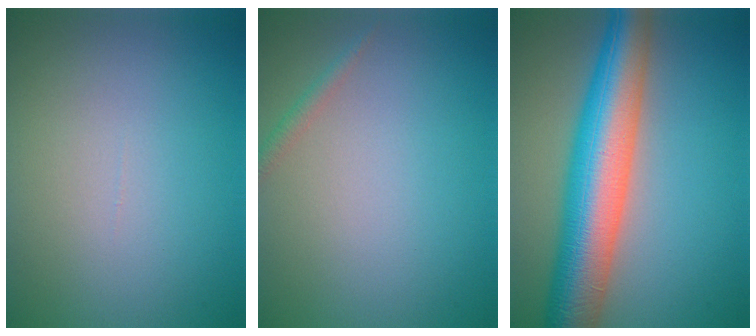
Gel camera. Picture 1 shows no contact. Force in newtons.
{"total": 1.0, "press": 1.0, "slide": 0.0}
{"total": 10.8, "press": 10.8, "slide": 0.3}